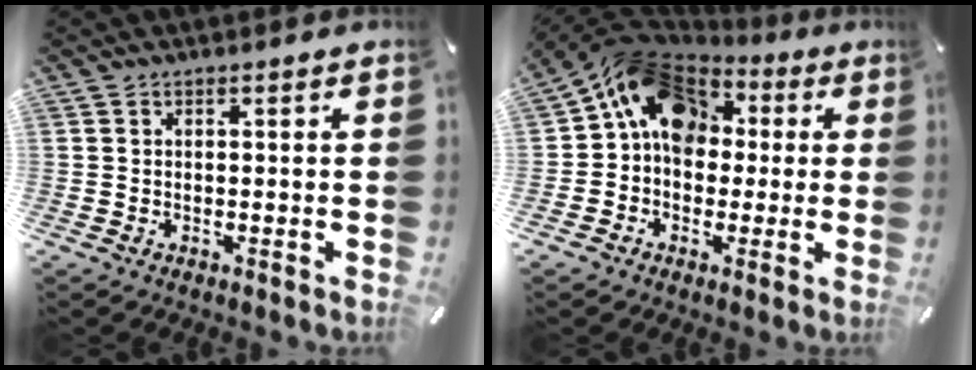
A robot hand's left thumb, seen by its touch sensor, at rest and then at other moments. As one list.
[{"total": 14.3, "force": [3.7, 11.5, 7.7], "torque": [-0.131, 0.003, 0.073]}]